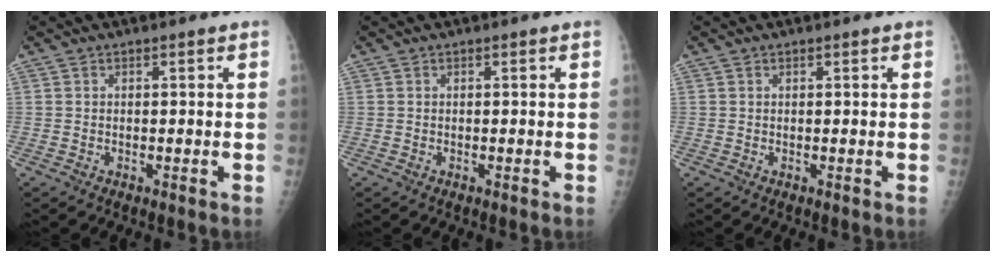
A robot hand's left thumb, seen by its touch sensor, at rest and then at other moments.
{"total": 0.0}
{"total": 0.0}